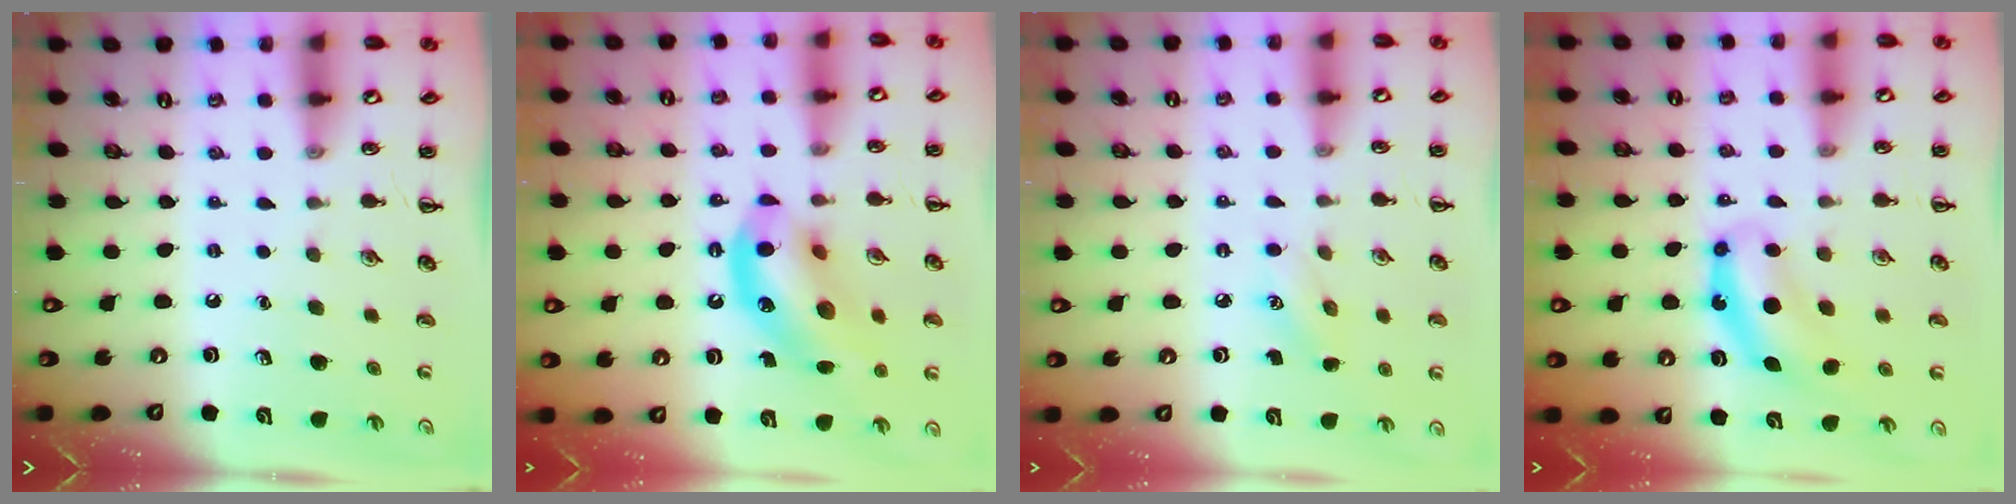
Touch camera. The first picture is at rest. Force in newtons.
{"total": 13.9, "press": 13.5, "slide": 3.5}
{"total": 4.8, "press": 4.6, "slide": 1.3}
{"total": 6.8, "press": 6.8, "slide": 0.2}